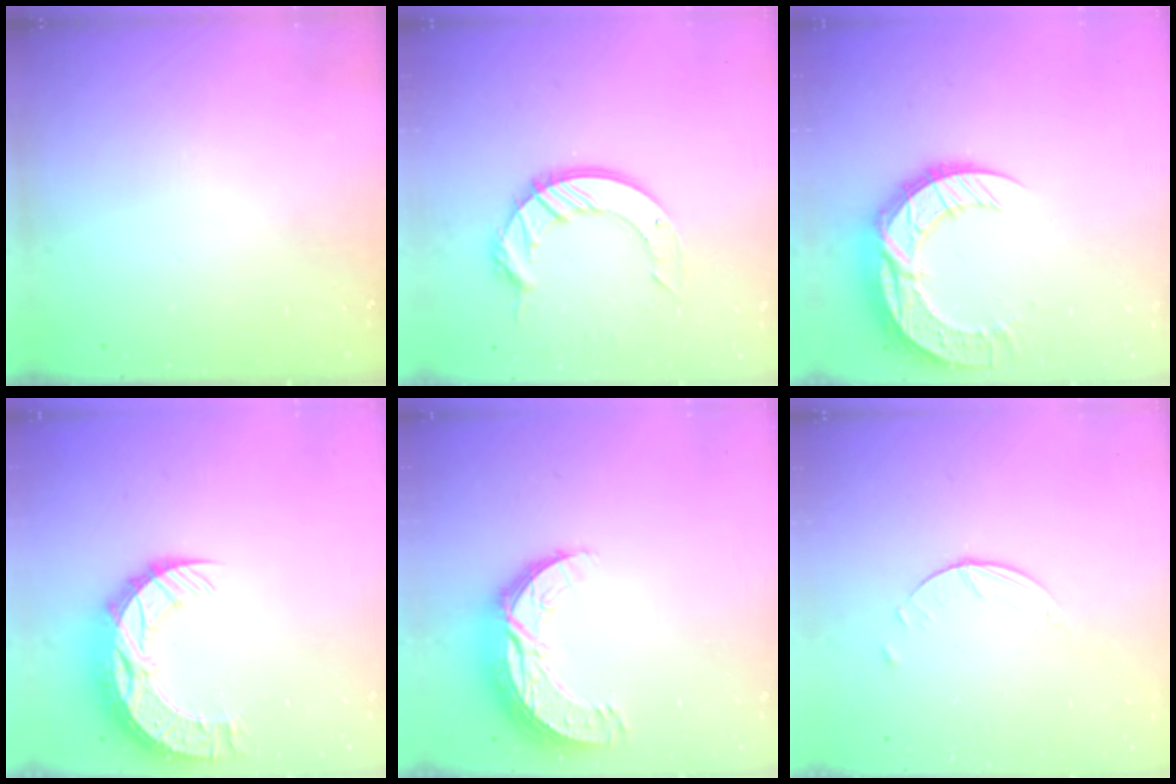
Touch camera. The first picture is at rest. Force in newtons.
{"total": 12.2, "press": 12.1, "slide": 1.1}
{"total": 15.6, "press": 15.6, "slide": 1.1}
{"total": 13.3, "press": 13.3, "slide": 0.9}
{"total": 10.7, "press": 10.7, "slide": 0.7}
{"total": 0.9, "press": 0.9, "slide": 0.1}